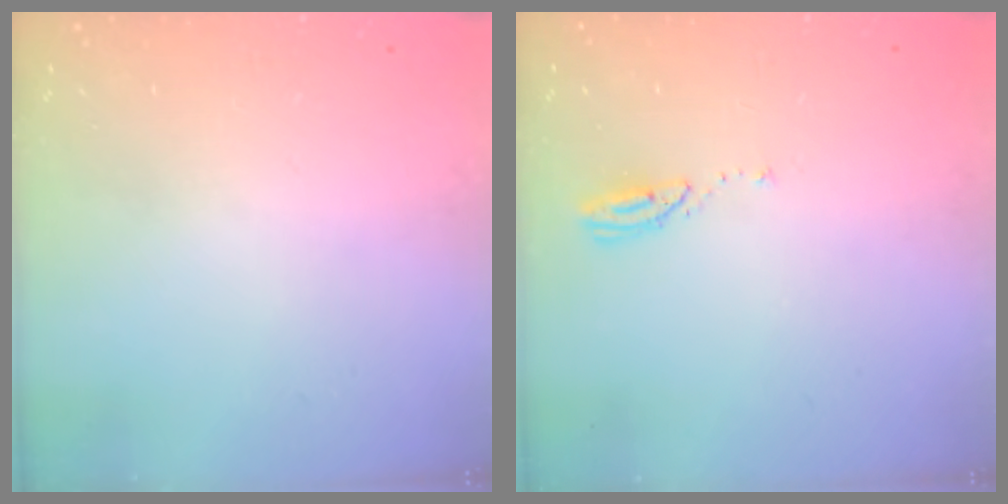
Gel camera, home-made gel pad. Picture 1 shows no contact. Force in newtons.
{"total": 3.0, "press": 2.9, "slide": 0.3}